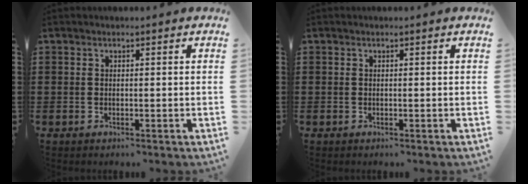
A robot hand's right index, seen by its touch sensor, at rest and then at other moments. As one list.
[{"total": 0.0}]